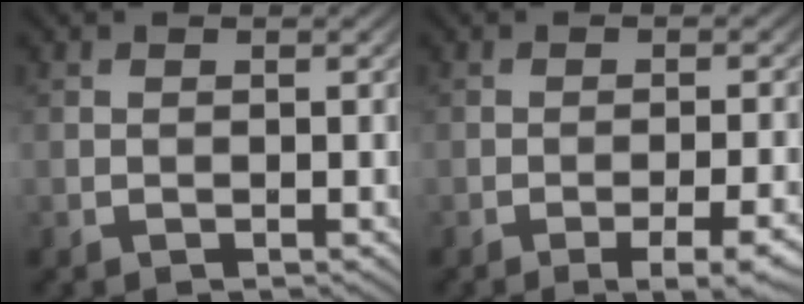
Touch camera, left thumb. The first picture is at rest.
{"total": 5.2, "force": [-3.0, 1.0, 4.1], "torque": [-0.057, 0.008, -0.041]}